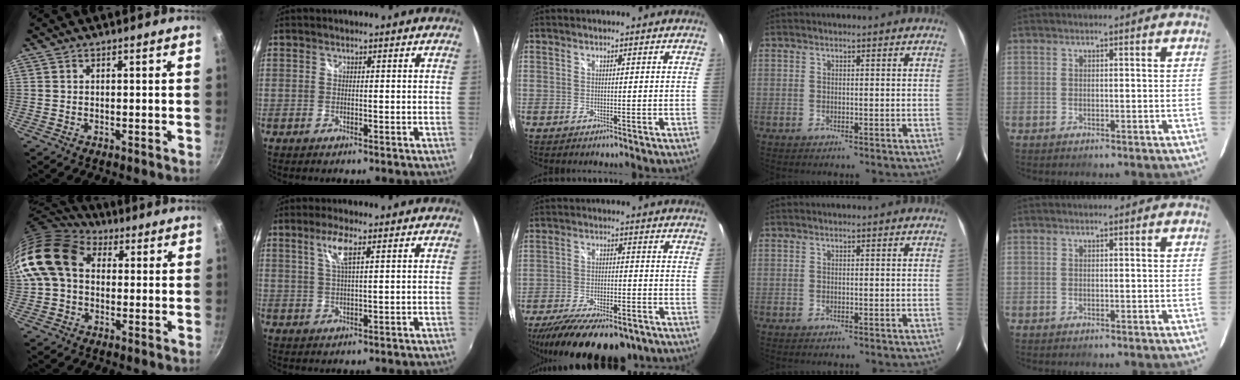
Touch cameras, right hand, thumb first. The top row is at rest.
{"thumb": {"total": 14.1, "force": [2.1, 10.7, 8.9], "torque": [-0.148, 0.024, 0.021]}, "index": {"total": 4.5, "force": [2.0, 0.5, 4.0], "torque": [-0.078, 0.003, 0.040]}, "middle": {"total": 20.4, "force": [-15.2, 7.0, 11.6], "torque": [-0.227, -0.046, -0.222]}}